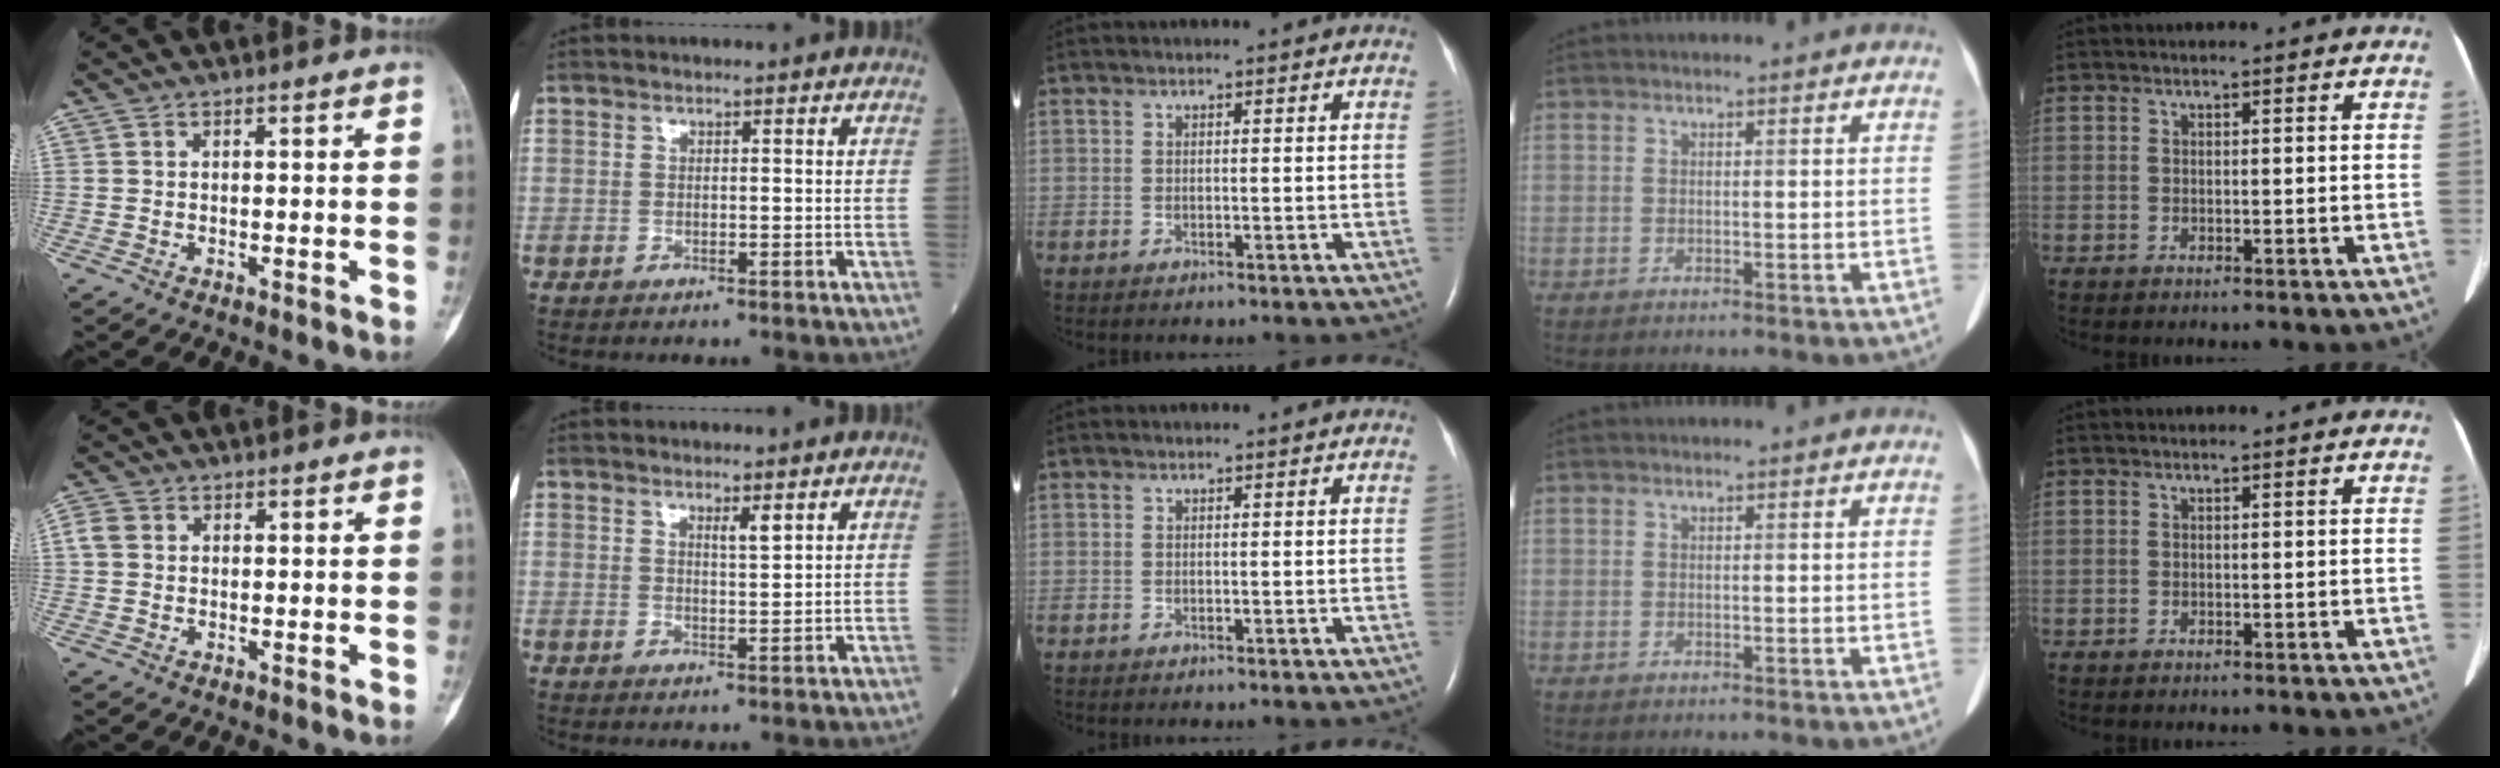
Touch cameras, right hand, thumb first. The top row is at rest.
{"thumb": {"total": 2.4, "force": [0.3, 2.0, 1.2], "torque": [-0.027, 0.007, 0.004]}, "index": {"total": 1.0, "force": [0.7, -0.1, 0.7], "torque": [-0.014, -0.006, 0.013]}}